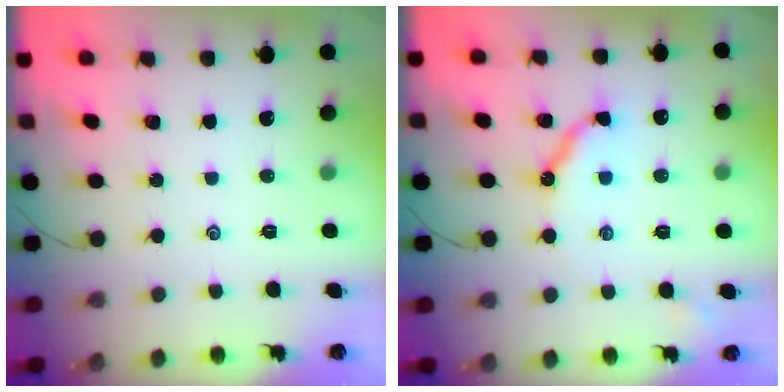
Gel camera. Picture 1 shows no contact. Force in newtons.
{"total": 11.2, "press": 11.1, "slide": 1.0}